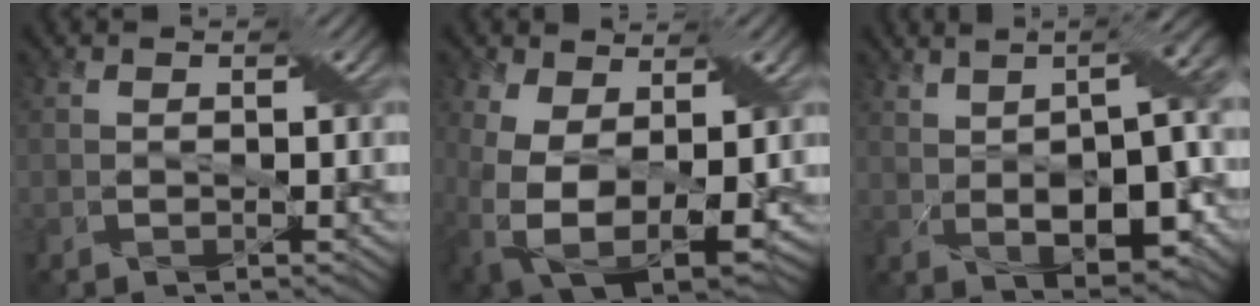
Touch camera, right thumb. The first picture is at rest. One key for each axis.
{"total": 13.5, "fx": 0.2, "fy": 8.6, "fz": 10.4, "tx": -0.223, "ty": -0.038, "tz": 0.029}
{"total": 13.2, "fx": 0.7, "fy": 5.5, "fz": 12.0, "tx": -0.173, "ty": 0.014, "tz": 0.011}